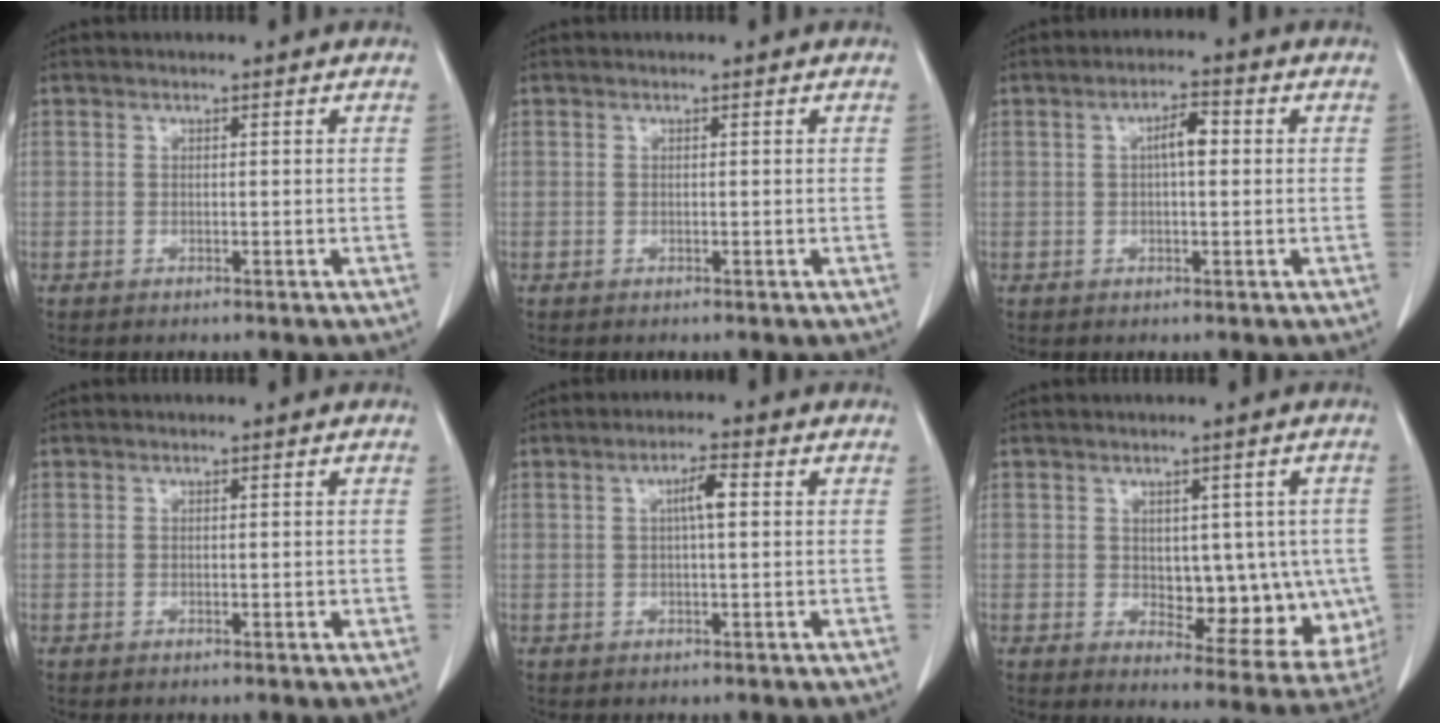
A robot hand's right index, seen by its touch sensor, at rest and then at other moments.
{"total": 0.0}
{"total": 3.5, "force": [0.5, 1.0, 3.3], "torque": [-0.056, 0.009, 0.006]}
{"total": 0.8, "force": [-0.1, 0.4, 0.7], "torque": [-0.010, -0.001, 0.000]}
{"total": 3.3, "force": [0.6, 0.4, 3.2], "torque": [-0.056, 0.007, 0.009]}
{"total": 11.5, "force": [-0.4, 6.1, 9.8], "torque": [-0.106, 0.004, 0.015]}